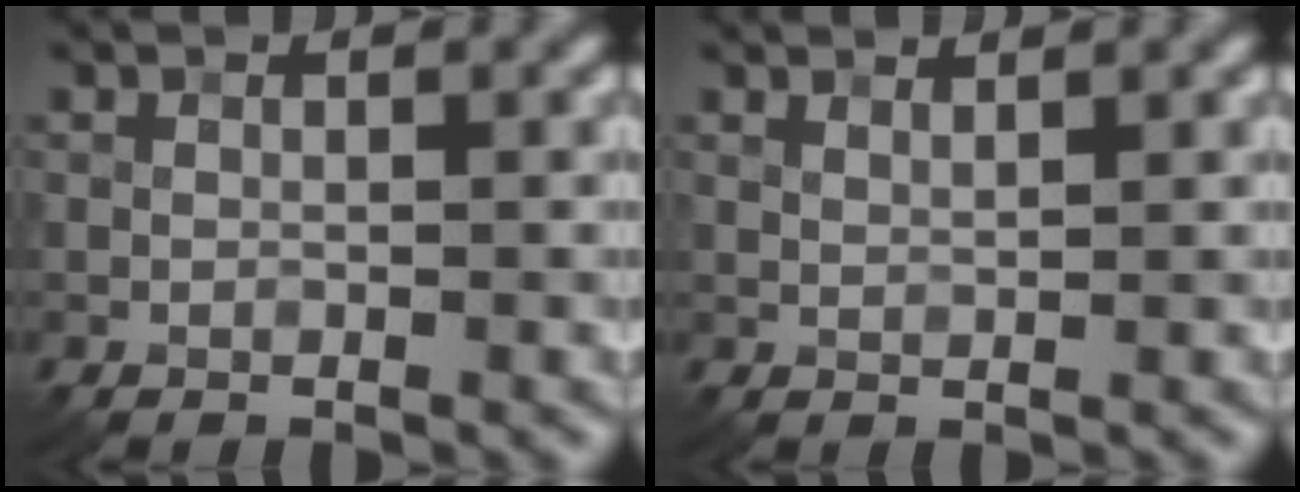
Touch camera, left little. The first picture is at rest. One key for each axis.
{"total": 1.3, "fx": 1.2, "fy": 0.2, "fz": 0.6, "tx": -0.010, "ty": -0.001, "tz": 0.016}